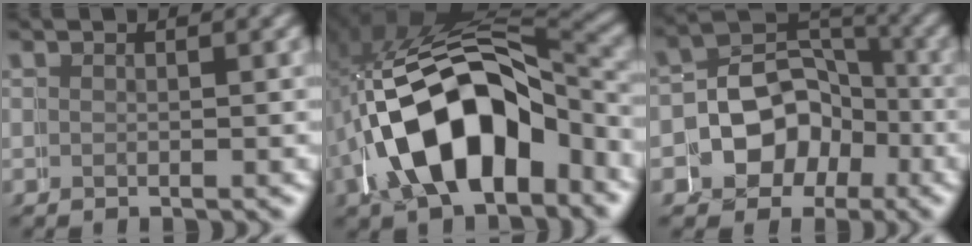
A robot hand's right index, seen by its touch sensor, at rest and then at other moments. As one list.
[{"total": 14.4, "force": [-1.3, 9.1, 11.1], "torque": [-0.211, -0.015, -0.012]}, {"total": 6.7, "force": [-1.6, 6.5, 1.0], "torque": [-0.028, -0.022, -0.025]}]